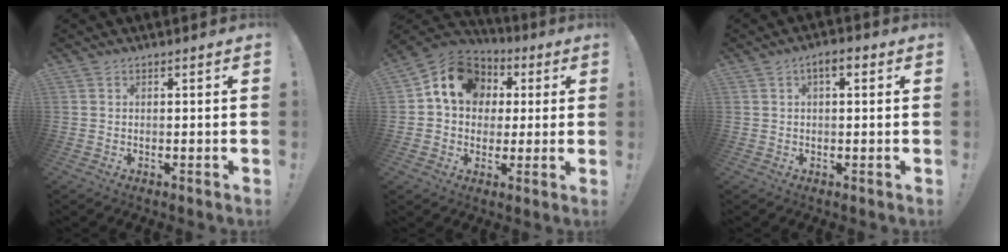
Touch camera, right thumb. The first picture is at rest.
{"total": 13.7, "force": [4.1, 11.1, 6.9], "torque": [-0.091, -0.010, 0.079]}
{"total": 3.3, "force": [0.9, 1.6, 2.7], "torque": [-0.039, 0.006, 0.011]}